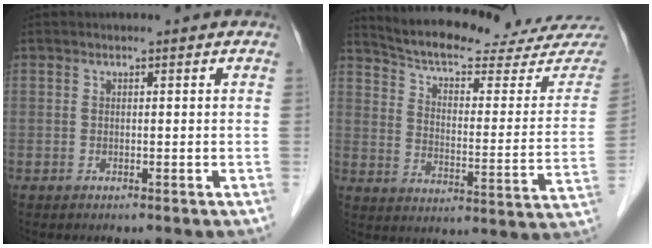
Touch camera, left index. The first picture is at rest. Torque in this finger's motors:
{"motor_torque": [0.72, -1.26, 0.04, 0.01]}